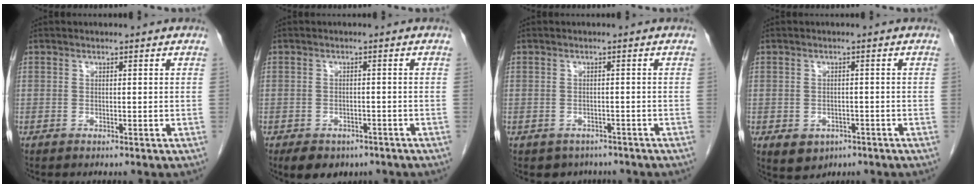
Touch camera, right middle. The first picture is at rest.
{"total": 7.0, "force": [-5.1, 3.9, 2.7], "torque": [-0.036, 0.001, -0.065]}
{"total": 3.7, "force": [-3.0, 2.2, 0.2], "torque": [-0.003, 0.006, -0.038]}
{"total": 4.3, "force": [-2.1, 3.3, 1.7], "torque": [-0.022, 0.000, -0.019]}